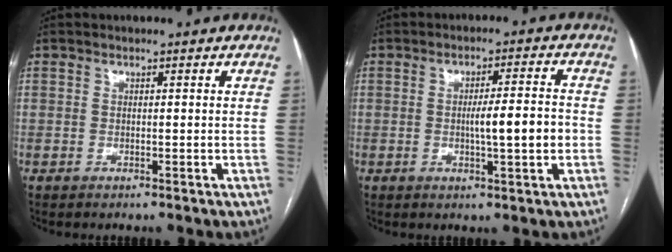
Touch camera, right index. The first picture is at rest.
{"total": 6.6, "force": [-1.0, 0.4, 6.6], "torque": [-0.104, 0.005, -0.013]}